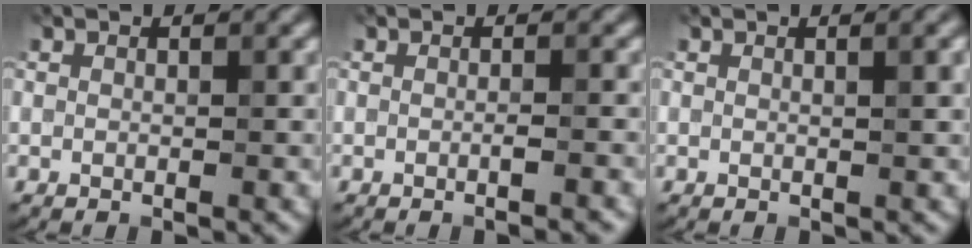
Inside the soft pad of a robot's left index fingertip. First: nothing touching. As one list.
[{"total": 1.0, "force": [-0.5, -0.2, 0.8], "torque": [-0.015, 0.000, -0.007]}, {"total": 1.6, "force": [0.6, 0.1, 1.5], "torque": [-0.025, 0.007, 0.009]}]